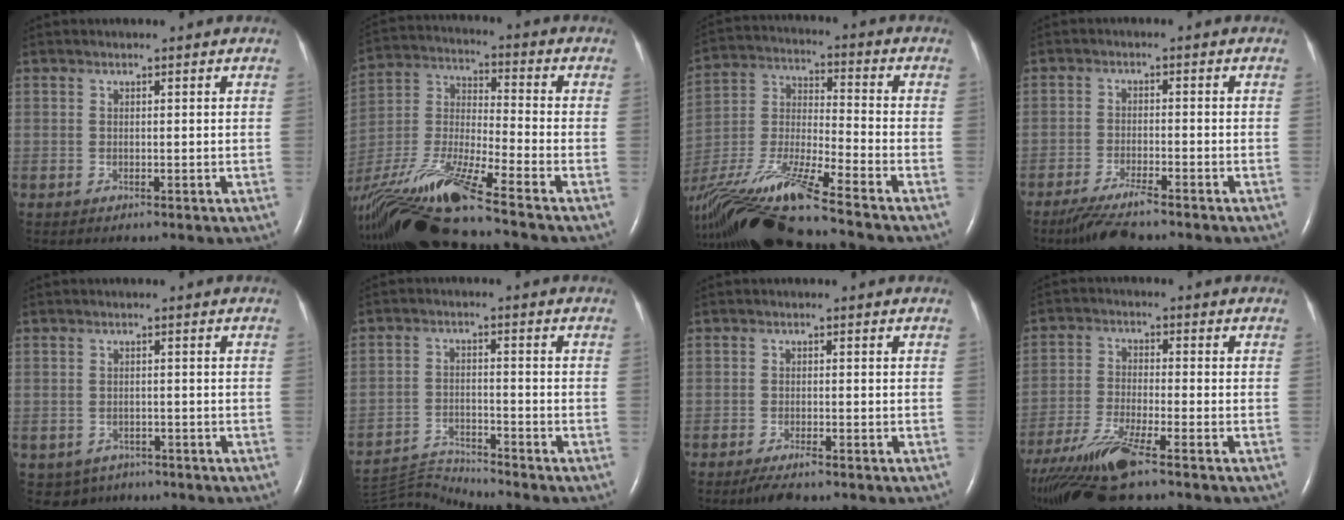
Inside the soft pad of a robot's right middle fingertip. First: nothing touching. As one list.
[{"total": 19.4, "force": [-15.0, -0.2, 12.3], "torque": [-0.297, -0.034, -0.288]}, {"total": 21.0, "force": [-16.6, 0.4, 12.9], "torque": [-0.306, -0.038, -0.318]}, {"total": 5.9, "force": [-4.8, 0.3, 3.5], "torque": [-0.073, -0.019, -0.086]}, {"total": 3.3, "force": [-2.1, 2.5, 0.3], "torque": [-0.006, 0.006, -0.027]}, {"total": 7.7, "force": [-7.3, -2.2, -1.3], "torque": [0.006, 0.003, -0.135]}, {"total": 3.0, "force": [-2.2, 0.5, 1.9], "torque": [-0.041, -0.006, -0.039]}, {"total": 11.2, "force": [-8.5, 0.5, 7.3], "torque": [-0.146, -0.026, -0.156]}]